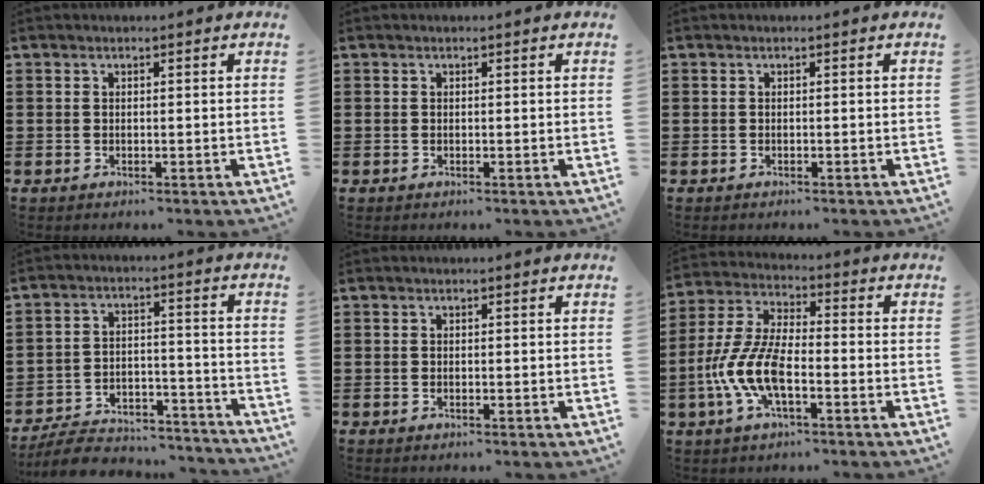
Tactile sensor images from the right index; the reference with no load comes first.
{"total": 0.0}
{"total": 0.0}
{"total": 7.1, "force": [-6.7, 1.7, 1.8], "torque": [-0.035, 0.019, -0.131]}
{"total": 0.0}
{"total": 9.4, "force": [-3.5, 3.5, 8.1], "torque": [-0.197, -0.010, -0.070]}